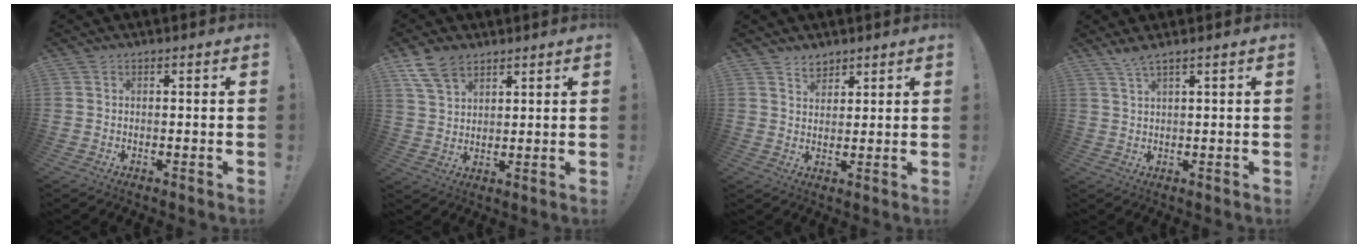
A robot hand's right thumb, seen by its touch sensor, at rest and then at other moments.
{"total": 8.7, "force": [6.0, 4.9, 4.0], "torque": [-0.087, -0.018, 0.121]}
{"total": 4.2, "force": [3.4, 2.4, 0.9], "torque": [-0.015, -0.017, 0.062]}
{"total": 3.2, "force": [2.3, 0.0, 2.3], "torque": [-0.054, -0.004, 0.042]}